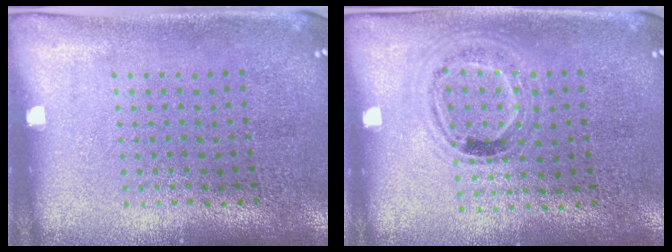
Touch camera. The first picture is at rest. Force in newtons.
{"total": 1.0, "press": 1.0, "slide": 0.3}